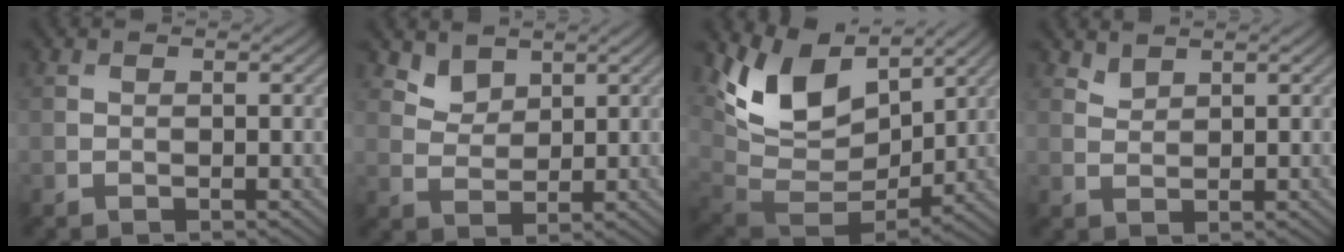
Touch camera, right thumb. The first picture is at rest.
{"total": 3.0, "force": [2.4, 1.6, 0.8], "torque": [-0.025, -0.009, 0.052]}
{"total": 12.7, "force": [6.2, 7.5, 8.1], "torque": [-0.173, 0.009, 0.120]}
{"total": 1.6, "force": [1.4, 0.5, 0.4], "torque": [-0.015, -0.002, 0.035]}